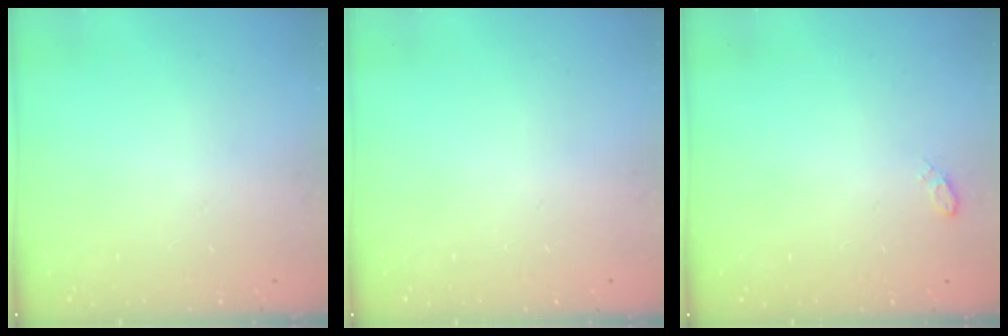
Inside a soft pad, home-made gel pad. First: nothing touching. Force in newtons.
{"total": 0.0}
{"total": 4.3, "press": 4.0, "slide": 1.5}